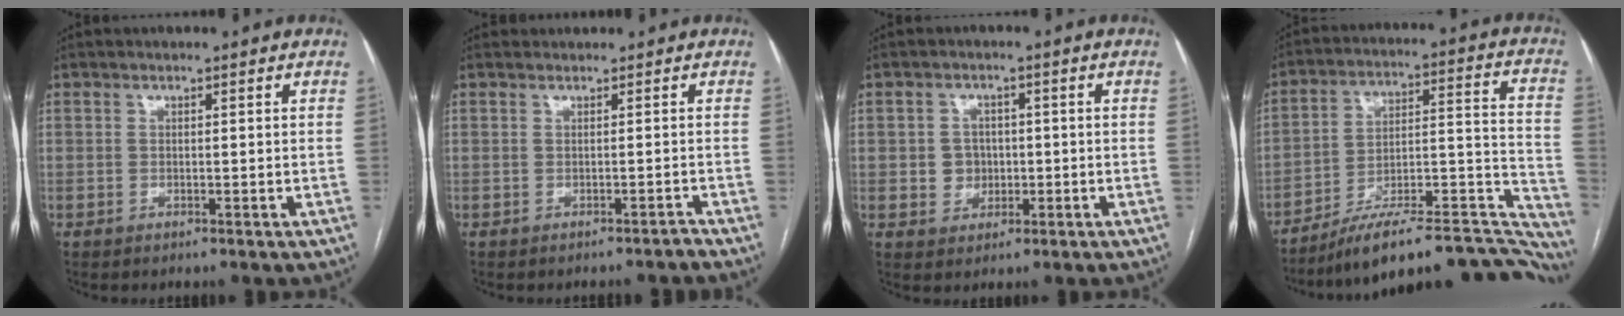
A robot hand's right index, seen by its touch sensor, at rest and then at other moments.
{"total": 0.6, "force": [-0.5, 0.3, 0.2], "torque": [-0.005, 0.010, -0.004]}
{"total": 3.6, "force": [-0.3, 3.4, 1.0], "torque": [-0.010, 0.009, 0.002]}
{"total": 28.5, "force": [-25.1, 5.1, 12.4], "torque": [-0.091, 0.040, -0.352]}